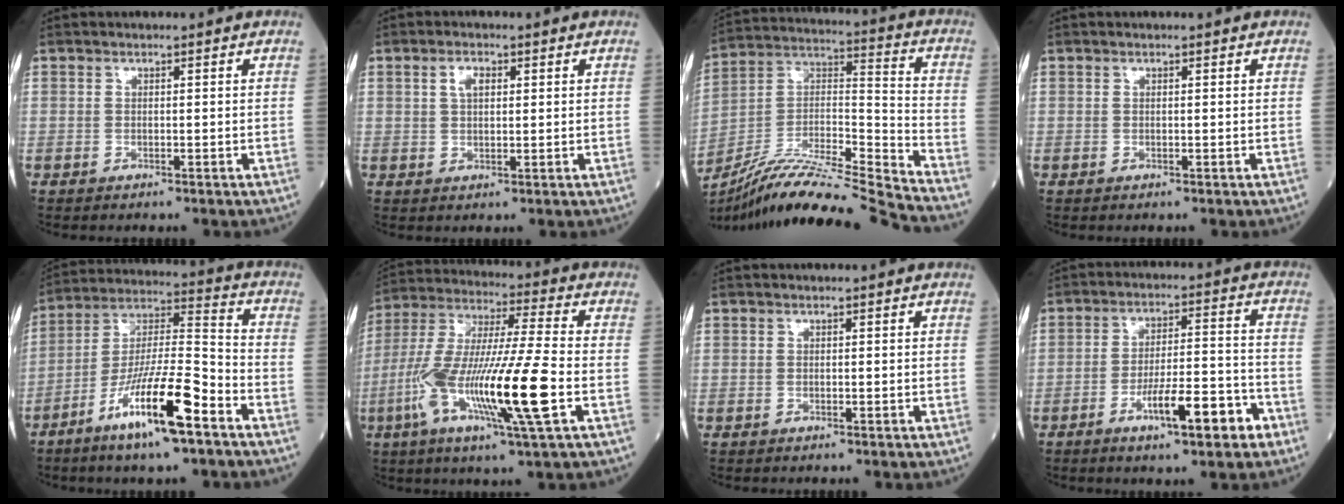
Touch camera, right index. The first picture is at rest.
{"total": 2.7, "force": [1.1, 1.3, 2.2], "torque": [-0.046, 0.003, 0.022]}
{"total": 21.6, "force": [-19.8, -1.6, 8.7], "torque": [-0.186, 0.000, -0.343]}
{"total": 0.0}
{"total": 15.3, "force": [-8.2, 1.6, 12.8], "torque": [-0.244, -0.013, -0.150]}
{"total": 18.6, "force": [-5.4, 0.5, 17.8], "torque": [-0.359, -0.018, -0.103]}
{"total": 0.0}
{"total": 10.2, "force": [-5.3, 1.8, 8.6], "torque": [-0.140, 0.008, -0.079]}